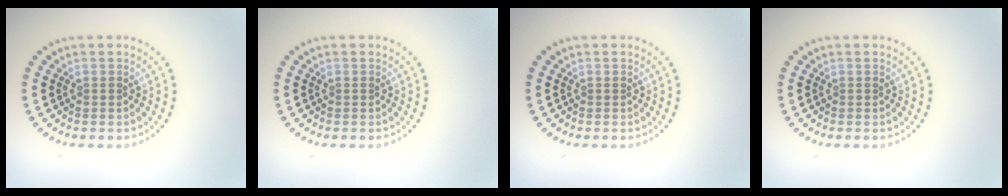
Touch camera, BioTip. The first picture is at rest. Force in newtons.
{"total": 0.0}
{"total": 0.0}
{"total": 0.0}